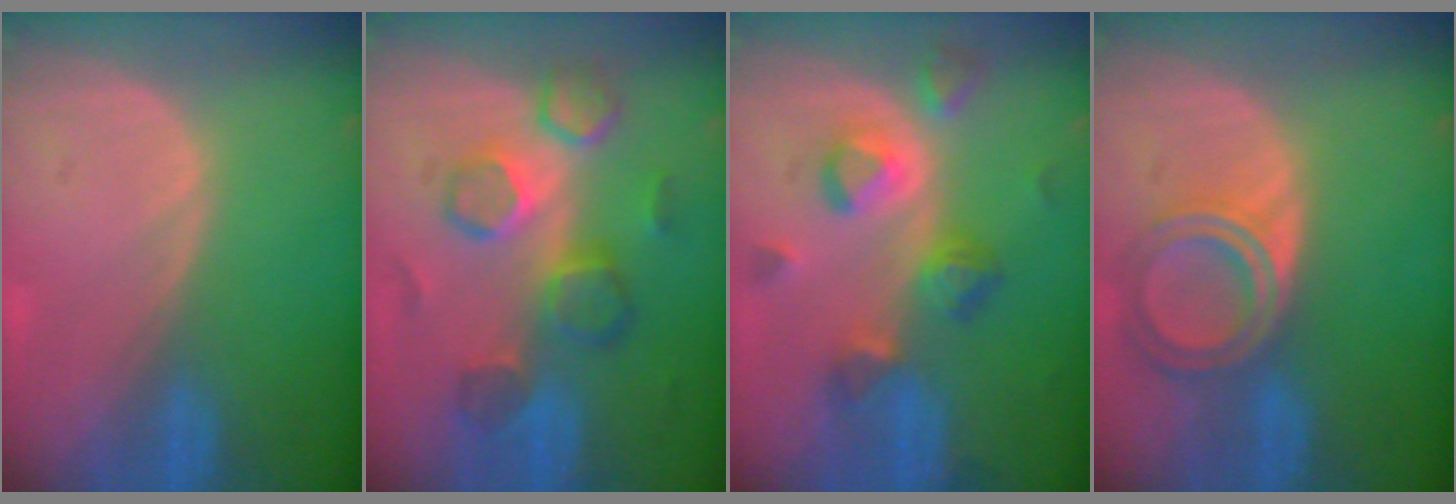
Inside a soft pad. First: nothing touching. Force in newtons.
{"total": 8.8, "press": 8.5, "slide": 2.3}
{"total": 7.5, "press": 7.4, "slide": 1.4}
{"total": 6.5, "press": 5.8, "slide": 2.9}